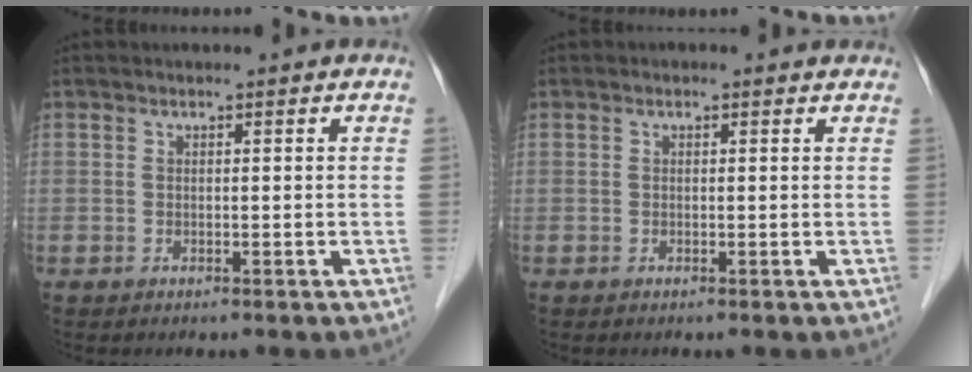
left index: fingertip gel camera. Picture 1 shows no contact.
{"total": 0.0}